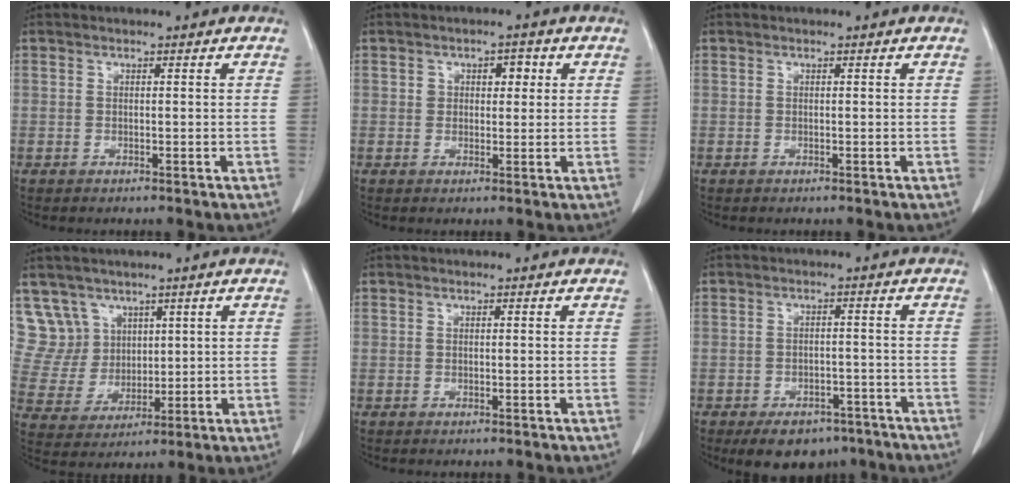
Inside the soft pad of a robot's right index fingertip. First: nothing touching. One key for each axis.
{"total": 3.2, "fx": 1.0, "fy": 2.1, "fz": 2.2, "tx": -0.028, "ty": 0.011, "tz": 0.015}
{"total": 0.0}
{"total": 8.0, "fx": 4.9, "fy": 6.3, "fz": 0.1, "tx": -0.006, "ty": 0.023, "tz": 0.112}
{"total": 0.0}
{"total": 8.3, "fx": -6.1, "fy": 4.5, "fz": 3.3, "tx": -0.038, "ty": 0.007, "tz": -0.083}